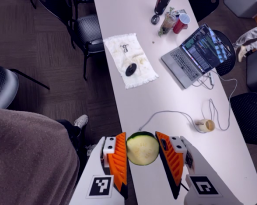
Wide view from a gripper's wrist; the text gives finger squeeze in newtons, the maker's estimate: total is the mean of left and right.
{"total": 9.3, "left": 9.2, "right": 9.4}